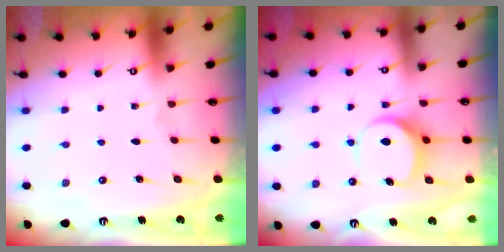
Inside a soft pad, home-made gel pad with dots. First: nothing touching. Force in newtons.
{"total": 5.9, "press": 5.8, "slide": 0.7}